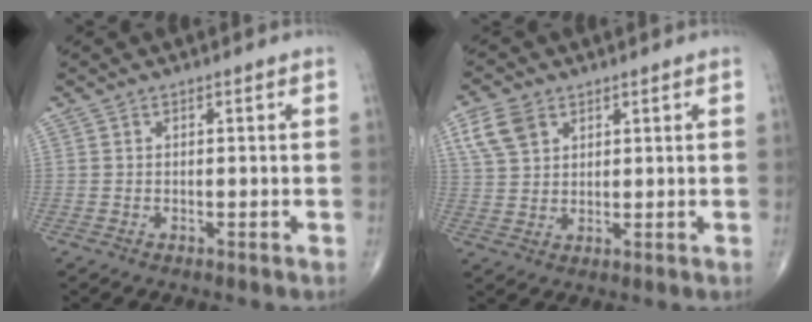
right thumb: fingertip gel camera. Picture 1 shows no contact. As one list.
[{"total": 6.5, "force": [3.2, 4.4, 3.6], "torque": [-0.063, -0.003, 0.067]}]